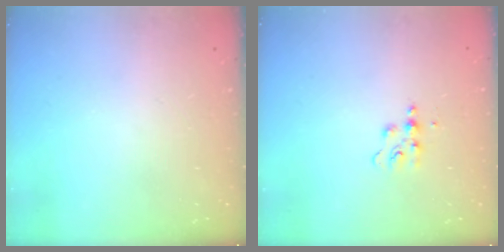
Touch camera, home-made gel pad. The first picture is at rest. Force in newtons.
{"total": 6.1, "press": 6.1, "slide": 0.6}